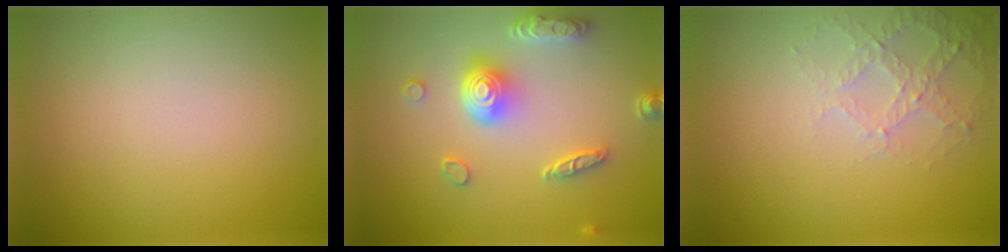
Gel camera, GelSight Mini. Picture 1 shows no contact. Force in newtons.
{"total": 4.9, "press": 3.9, "slide": 2.9}
{"total": 2.6, "press": 2.5, "slide": 0.8}